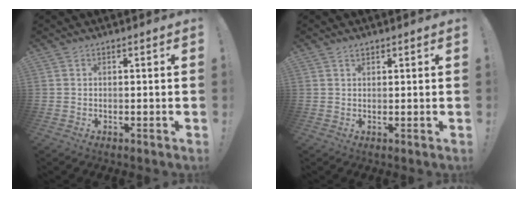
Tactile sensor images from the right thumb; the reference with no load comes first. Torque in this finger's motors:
{"motor_torque": [-0.12, 0.70, 0.33, 0.11, -0.03]}